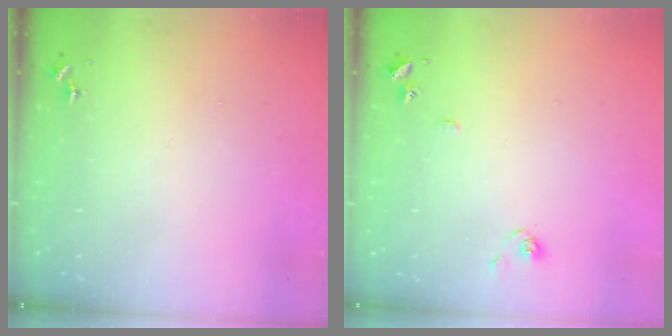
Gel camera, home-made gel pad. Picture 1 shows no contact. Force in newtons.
{"total": 7.2, "press": 7.2, "slide": 0.7}